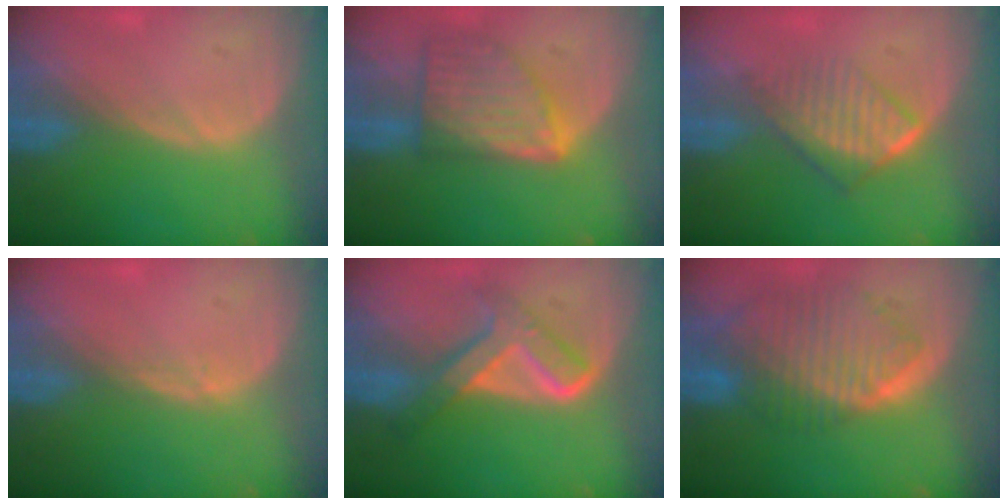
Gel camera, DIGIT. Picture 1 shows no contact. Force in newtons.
{"total": 8.3, "press": 7.5, "slide": 3.6}
{"total": 6.7, "press": 5.8, "slide": 3.3}
{"total": 0.6, "press": 0.4, "slide": 0.4}
{"total": 6.9, "press": 6.9, "slide": 0.4}
{"total": 10.0, "press": 8.6, "slide": 5.1}